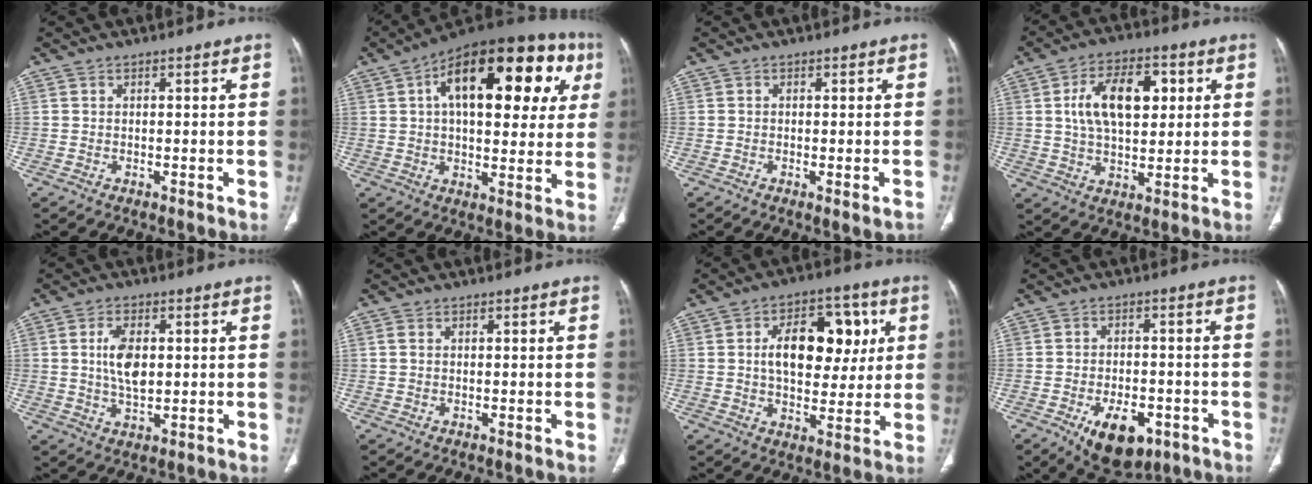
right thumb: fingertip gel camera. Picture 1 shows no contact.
{"total": 26.9, "force": [8.3, 12.7, 22.2], "torque": [-0.287, 0.031, 0.114]}
{"total": 1.6, "force": [-0.7, 0.3, 1.4], "torque": [-0.020, -0.005, -0.008]}
{"total": 13.4, "force": [3.1, 7.5, 10.6], "torque": [-0.161, 0.004, 0.053]}
{"total": 6.9, "force": [0.9, 3.7, 5.8], "torque": [-0.105, -0.005, 0.018]}
{"total": 0.9, "force": [0.2, 0.6, 0.6], "torque": [-0.019, 0.005, 0.008]}
{"total": 15.6, "force": [3.3, 9.4, 12.0], "torque": [-0.136, 0.008, 0.052]}
{"total": 10.7, "force": [-5.2, 5.9, 7.2], "torque": [-0.088, 0.014, -0.067]}